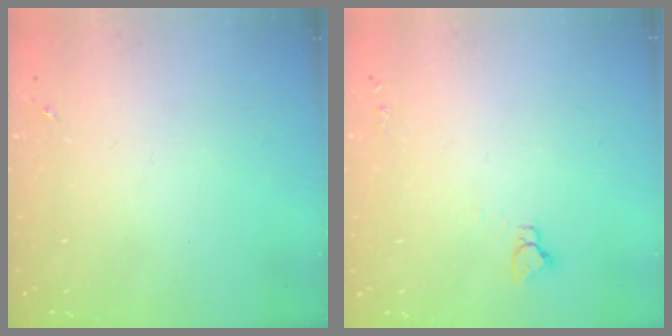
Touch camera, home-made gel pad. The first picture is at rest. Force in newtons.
{"total": 2.9, "press": 2.9, "slide": 0.2}